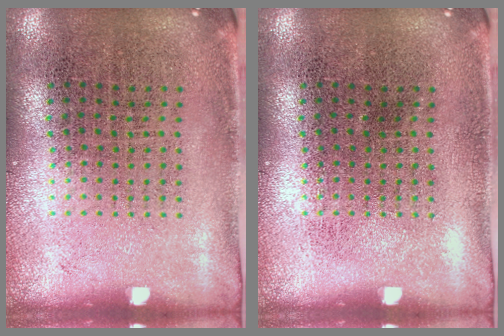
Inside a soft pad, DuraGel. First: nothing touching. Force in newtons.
{"total": 0.0}